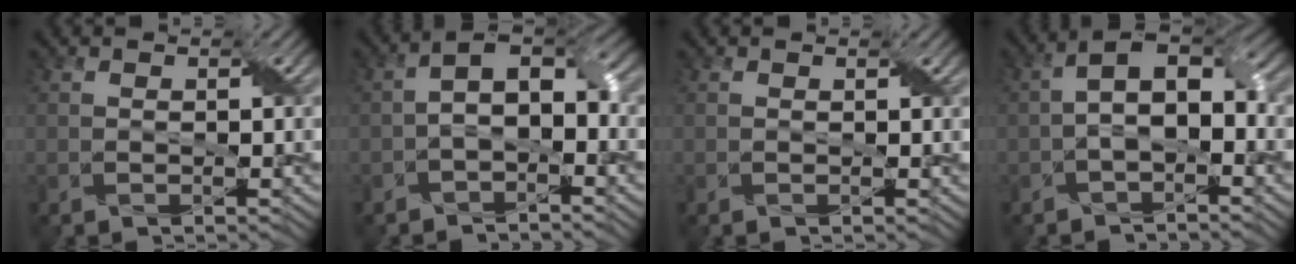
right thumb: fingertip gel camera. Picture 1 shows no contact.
{"total": 5.5, "force": [-1.0, 2.9, 4.5], "torque": [-0.073, 0.013, -0.024]}
{"total": 0.0}
{"total": 6.4, "force": [-0.4, 3.2, 5.5], "torque": [-0.099, 0.012, -0.012]}